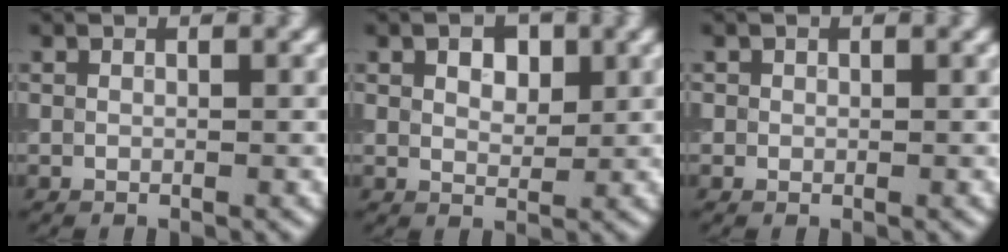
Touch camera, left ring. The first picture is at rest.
{"total": 3.0, "force": [1.4, 1.7, 2.0], "torque": [-0.030, 0.002, 0.023]}
{"total": 0.6, "force": [0.1, 0.5, 0.0], "torque": [0.006, -0.002, -0.001]}